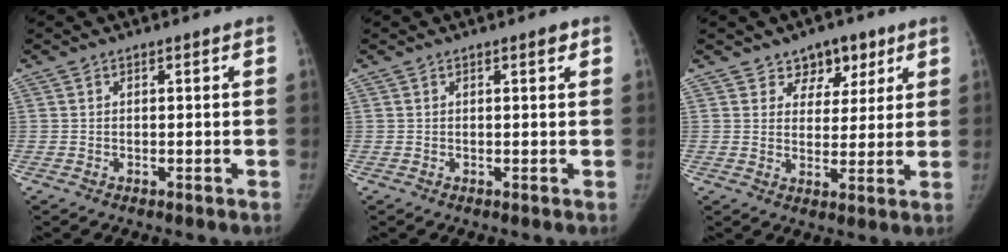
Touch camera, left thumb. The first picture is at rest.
{"total": 1.0, "force": [0.6, 0.3, 0.8], "torque": [-0.010, -0.001, 0.007]}
{"total": 6.7, "force": [4.2, 4.8, 1.8], "torque": [0.017, -0.019, 0.063]}